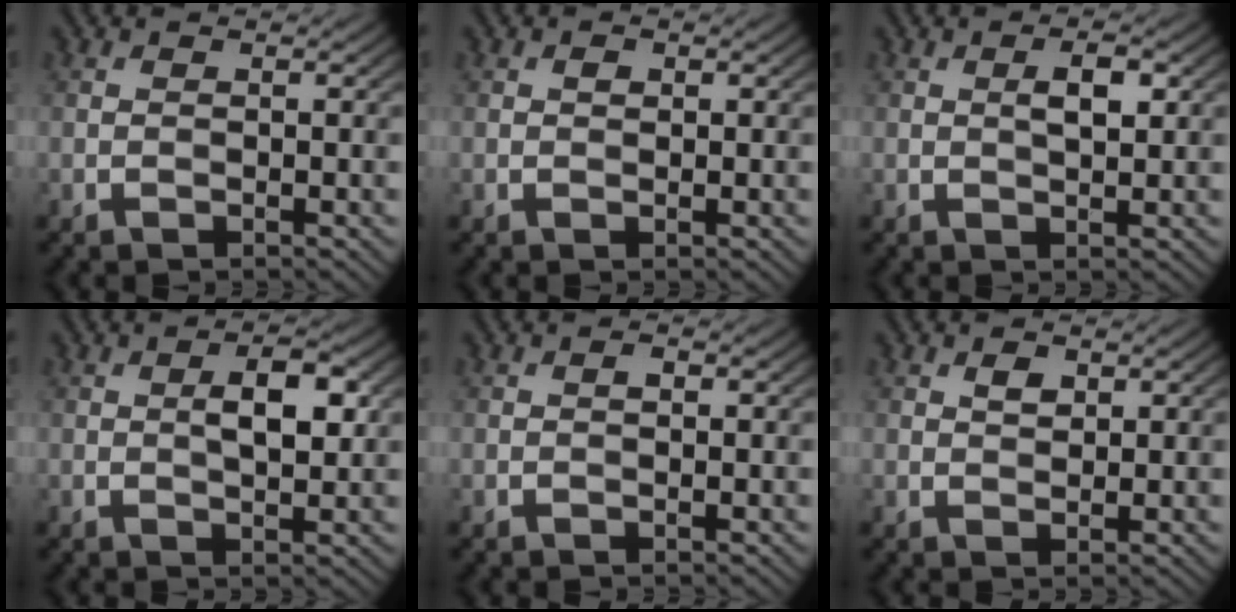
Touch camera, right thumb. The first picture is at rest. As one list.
[{"total": 0.6, "force": [0.2, 0.5, 0.3], "torque": [-0.004, -0.001, 0.002]}, {"total": 2.5, "force": [0.6, 0.9, 2.3], "torque": [-0.038, 0.000, 0.010]}, {"total": 4.2, "force": [0.7, 1.7, 3.8], "torque": [-0.065, 0.002, 0.011]}, {"total": 0.7, "force": [0.1, 0.3, 0.6], "torque": [-0.009, 0.000, 0.001]}, {"total": 1.4, "force": [0.7, 1.0, 0.8], "torque": [-0.012, -0.001, 0.014]}]